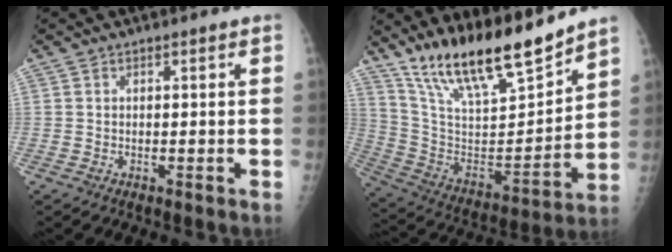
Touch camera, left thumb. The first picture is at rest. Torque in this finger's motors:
{"motor_torque": [0.30, 0.13, 1.42, -1.35, 0.35]}